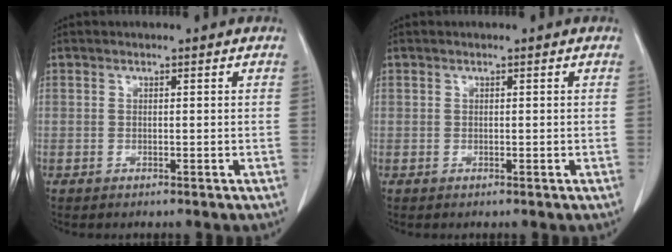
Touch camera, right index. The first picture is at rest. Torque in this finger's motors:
{"motor_torque": [-0.14, 0.06, 0.00, -0.01]}